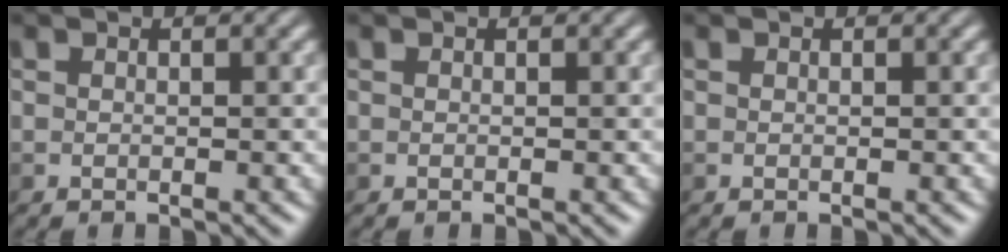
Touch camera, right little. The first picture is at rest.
{"total": 0.0}
{"total": 0.0}